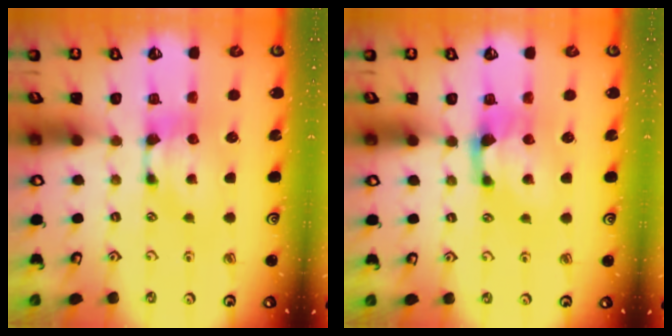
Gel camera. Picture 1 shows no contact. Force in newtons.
{"total": 2.2, "press": 2.1, "slide": 0.9}